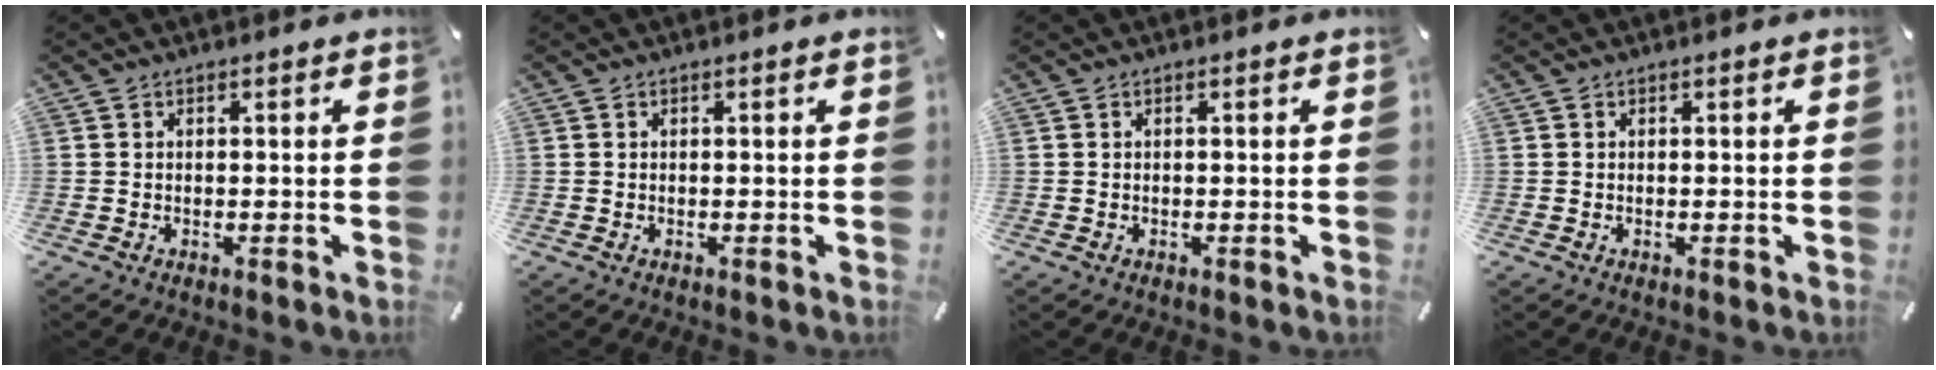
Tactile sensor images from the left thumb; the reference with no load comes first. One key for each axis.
{"total": 0.0}
{"total": 0.0}
{"total": 0.0}